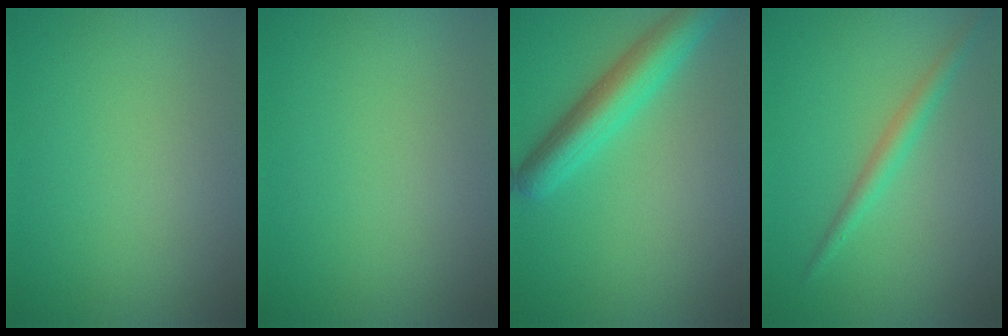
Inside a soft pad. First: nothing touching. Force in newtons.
{"total": 0.0}
{"total": 5.1, "press": 5.1, "slide": 0.2}
{"total": 2.0, "press": 2.0, "slide": 0.1}